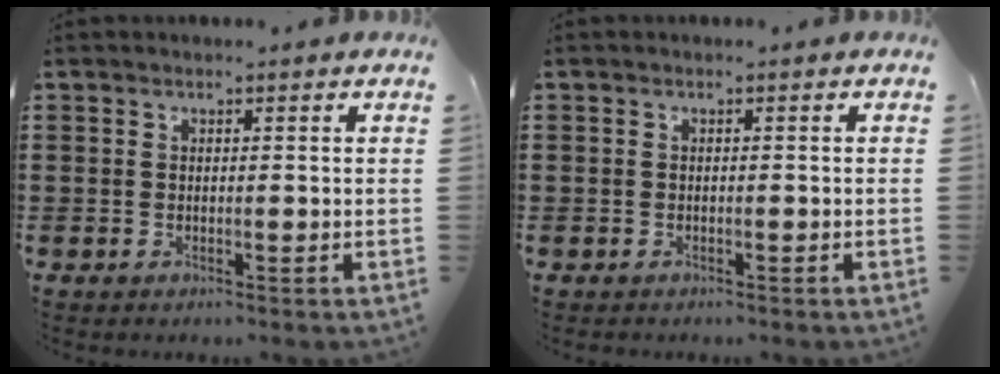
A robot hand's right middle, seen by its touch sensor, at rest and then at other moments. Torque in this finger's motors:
{"motor_torque": [0.26, 0.27, -0.14, -0.05]}